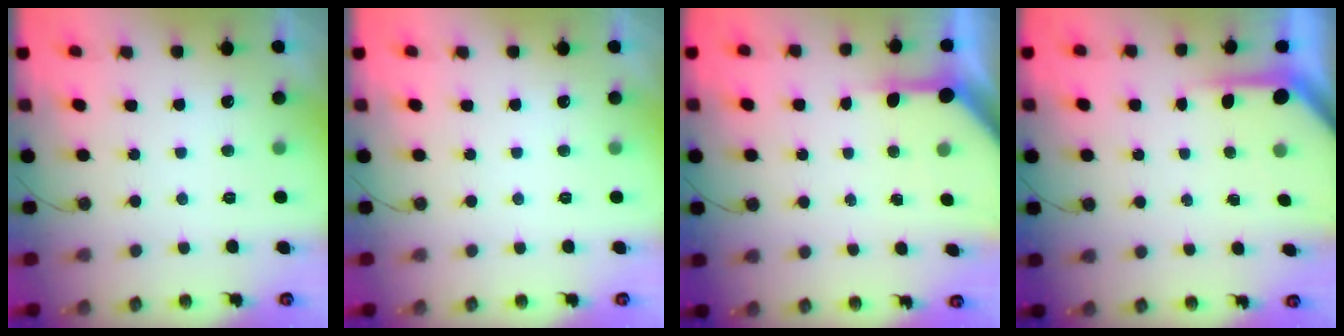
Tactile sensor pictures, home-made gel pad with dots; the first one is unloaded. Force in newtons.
{"total": 0.0}
{"total": 6.0, "press": 6.0, "slide": 0.5}
{"total": 3.8, "press": 3.8, "slide": 0.3}